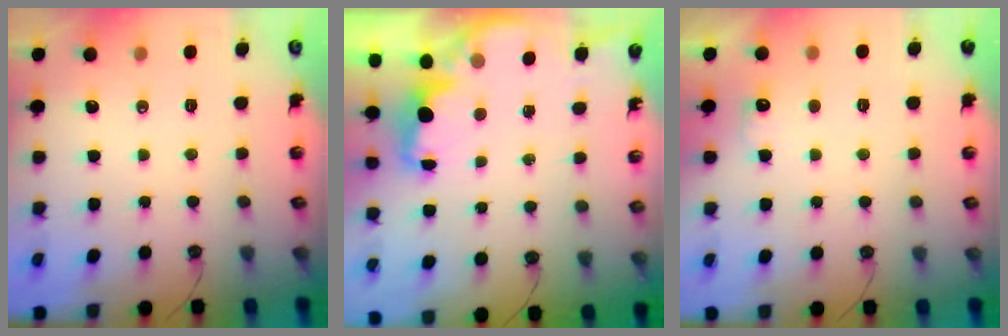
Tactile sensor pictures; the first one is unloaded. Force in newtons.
{"total": 2.3, "press": 2.1, "slide": 0.8}
{"total": 6.7, "press": 6.6, "slide": 1.3}